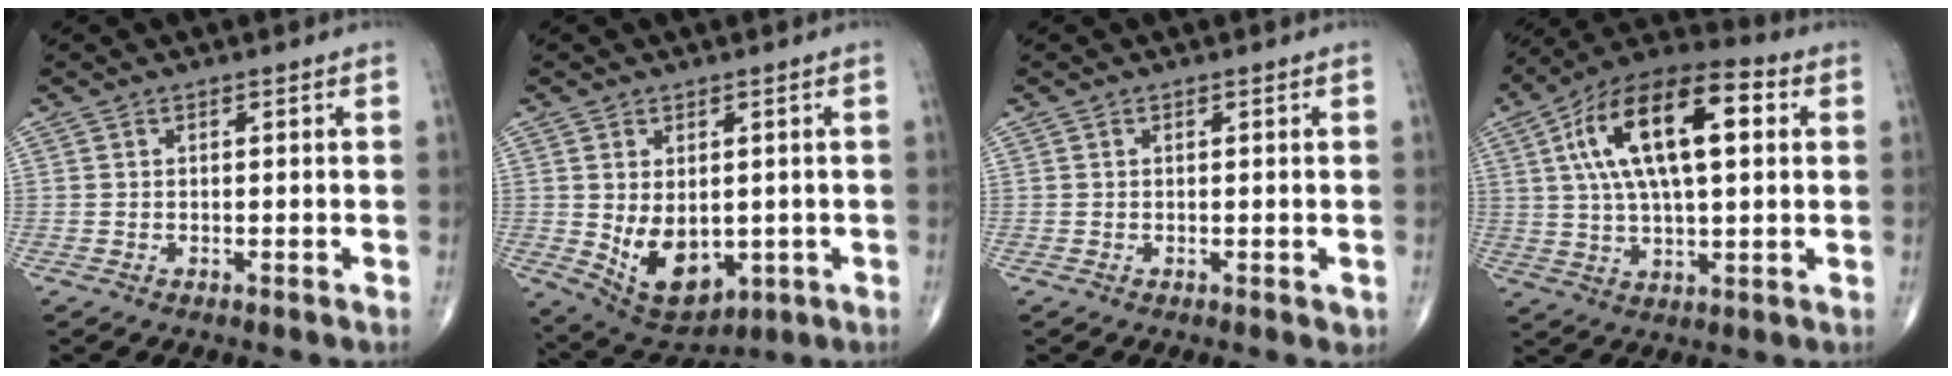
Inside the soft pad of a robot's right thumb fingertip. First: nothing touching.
{"total": 11.0, "force": [-1.1, 7.0, 8.4], "torque": [-0.110, -0.011, 0.008]}
{"total": 0.5, "force": [0.0, 0.4, 0.4], "torque": [-0.002, -0.001, 0.002]}
{"total": 20.2, "force": [4.9, 8.8, 17.5], "torque": [-0.299, 0.020, 0.073]}